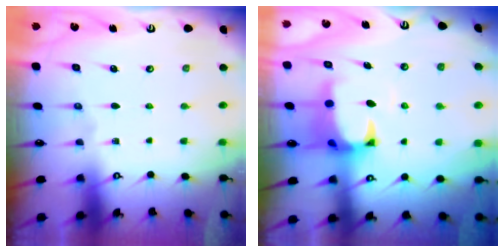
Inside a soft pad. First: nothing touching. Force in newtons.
{"total": 2.6, "press": 2.4, "slide": 1.1}